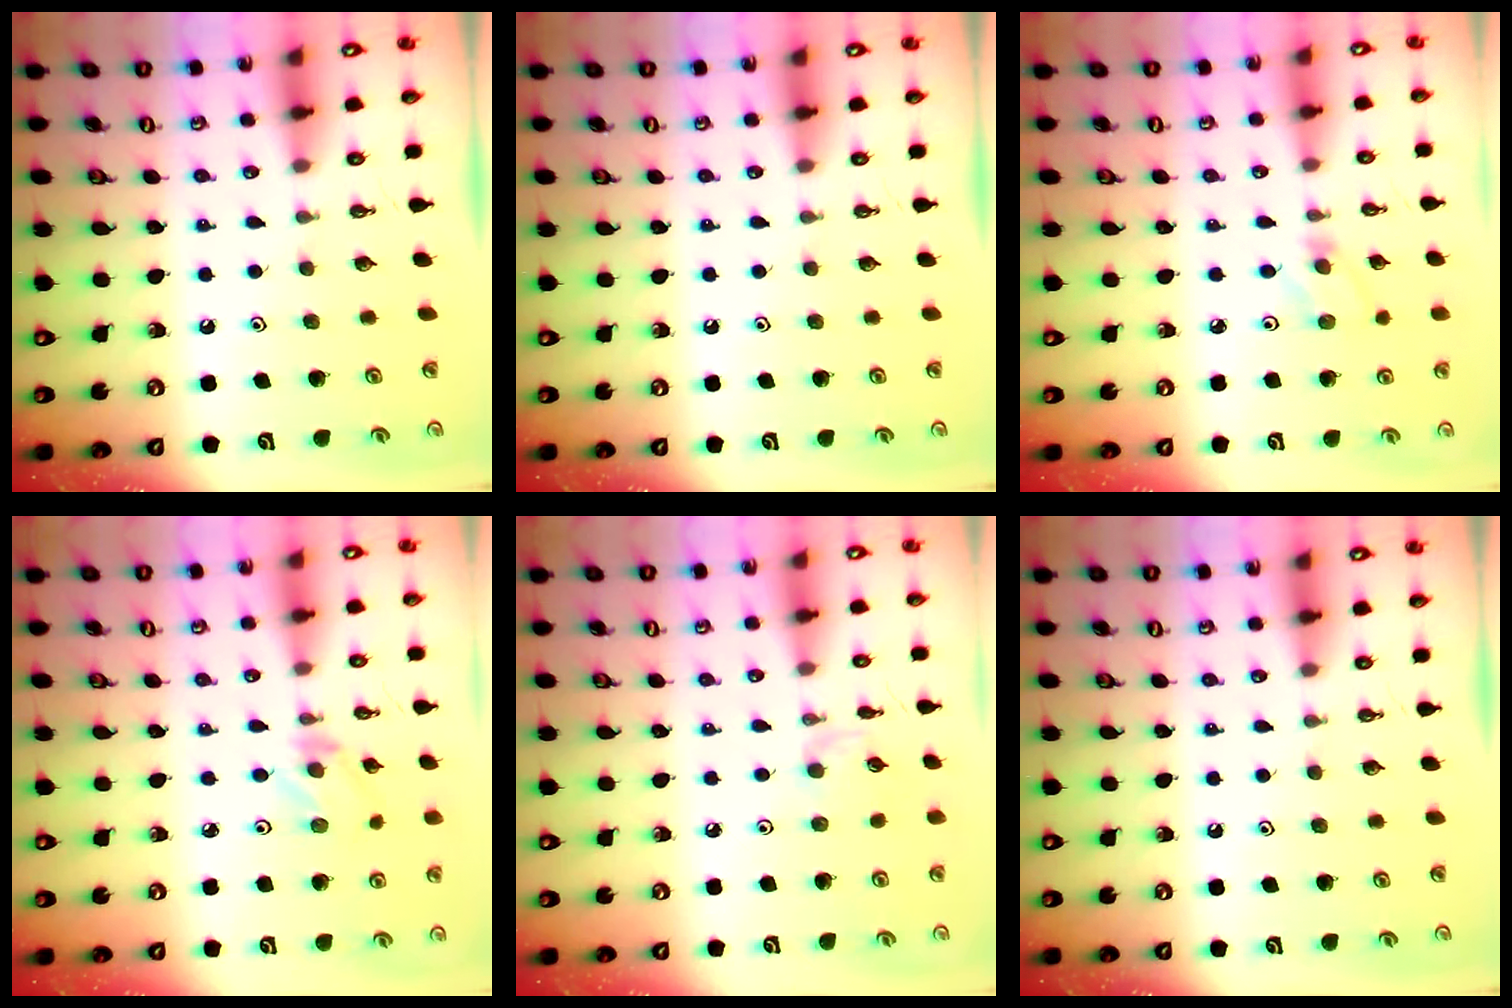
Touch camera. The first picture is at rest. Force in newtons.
{"total": 0.0}
{"total": 3.3, "press": 3.3, "slide": 0.4}
{"total": 2.0, "press": 1.9, "slide": 0.3}
{"total": 2.0, "press": 1.9, "slide": 0.4}
{"total": 0.0}